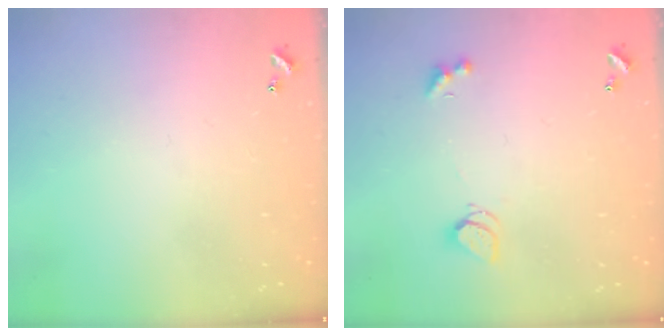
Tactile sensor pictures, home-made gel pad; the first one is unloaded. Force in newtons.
{"total": 2.0, "press": 1.9, "slide": 0.5}